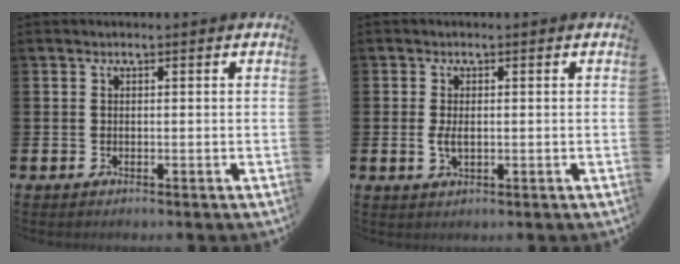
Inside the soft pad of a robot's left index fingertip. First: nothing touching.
{"total": 2.2, "force": [0.0, 1.2, 1.9], "torque": [-0.033, 0.003, -0.003]}